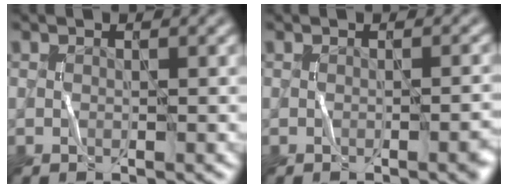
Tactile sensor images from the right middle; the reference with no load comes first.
{"total": 2.6, "force": [-0.8, 0.9, 2.4], "torque": [-0.013, 0.007, -0.007]}